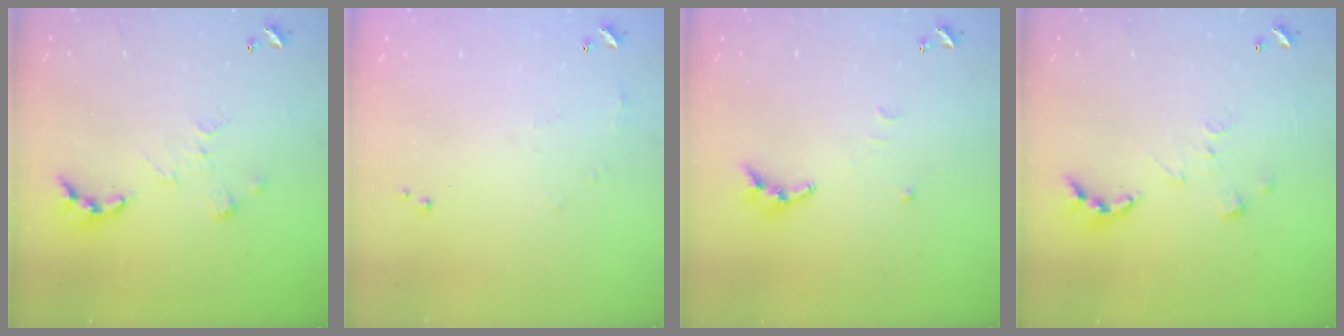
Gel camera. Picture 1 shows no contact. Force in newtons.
{"total": 5.4, "press": 5.3, "slide": 0.6}
{"total": 7.9, "press": 7.9, "slide": 0.2}
{"total": 0.0}